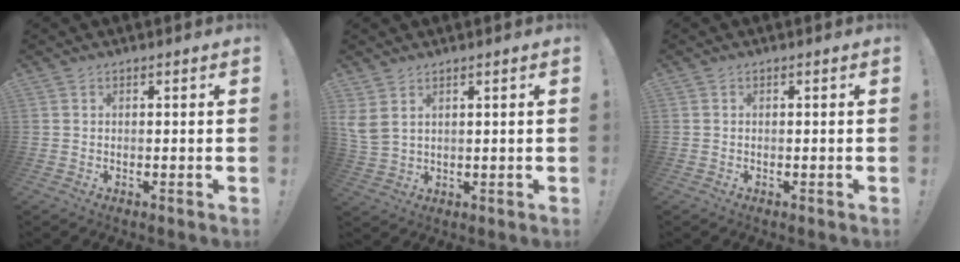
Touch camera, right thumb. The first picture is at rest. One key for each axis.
{"total": 4.6, "fx": 2.4, "fy": 2.4, "fz": 3.1, "tx": -0.065, "ty": -0.010, "tz": 0.049}
{"total": 1.1, "fx": -0.5, "fy": 0.9, "fz": -0.1, "tx": 0.005, "ty": 0.001, "tz": -0.010}